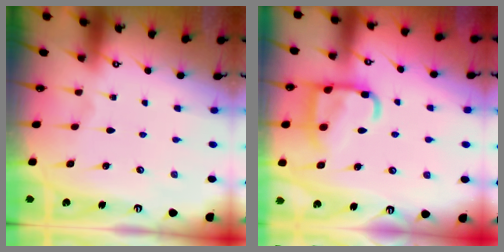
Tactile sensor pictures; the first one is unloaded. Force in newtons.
{"total": 14.8, "press": 14.7, "slide": 1.3}